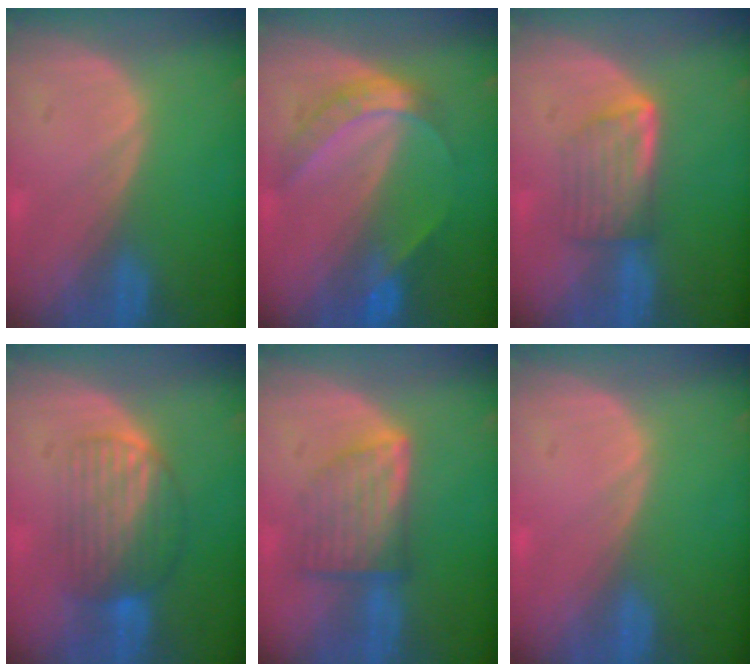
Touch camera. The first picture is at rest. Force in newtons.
{"total": 6.2, "press": 5.3, "slide": 3.2}
{"total": 5.7, "press": 5.3, "slide": 2.3}
{"total": 6.8, "press": 6.5, "slide": 2.1}
{"total": 7.3, "press": 6.6, "slide": 3.2}
{"total": 0.5, "press": 0.1, "slide": 0.5}